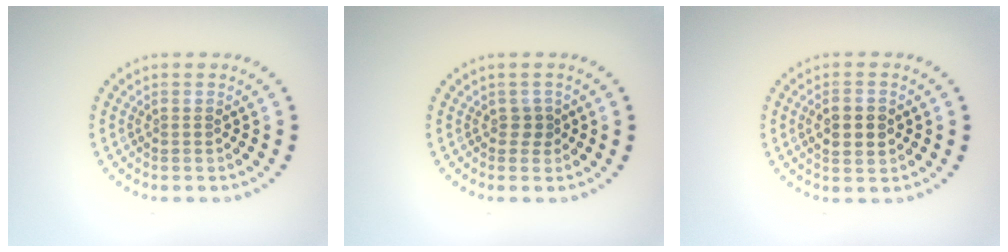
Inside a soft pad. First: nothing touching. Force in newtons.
{"total": 1.0, "press": 0.7, "slide": 0.6}
{"total": 3.0, "press": 3.0, "slide": 0.0}